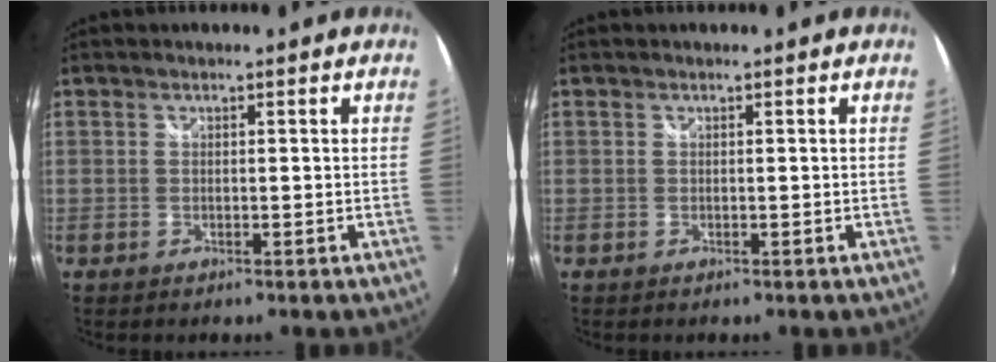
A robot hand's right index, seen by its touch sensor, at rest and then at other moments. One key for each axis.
{"total": 0.0}